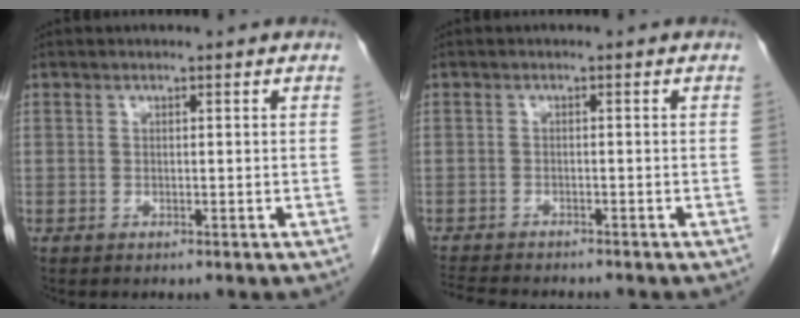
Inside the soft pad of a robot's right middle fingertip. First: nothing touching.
{"total": 7.9, "force": [-7.2, 1.2, 3.0], "torque": [-0.051, -0.009, -0.109]}